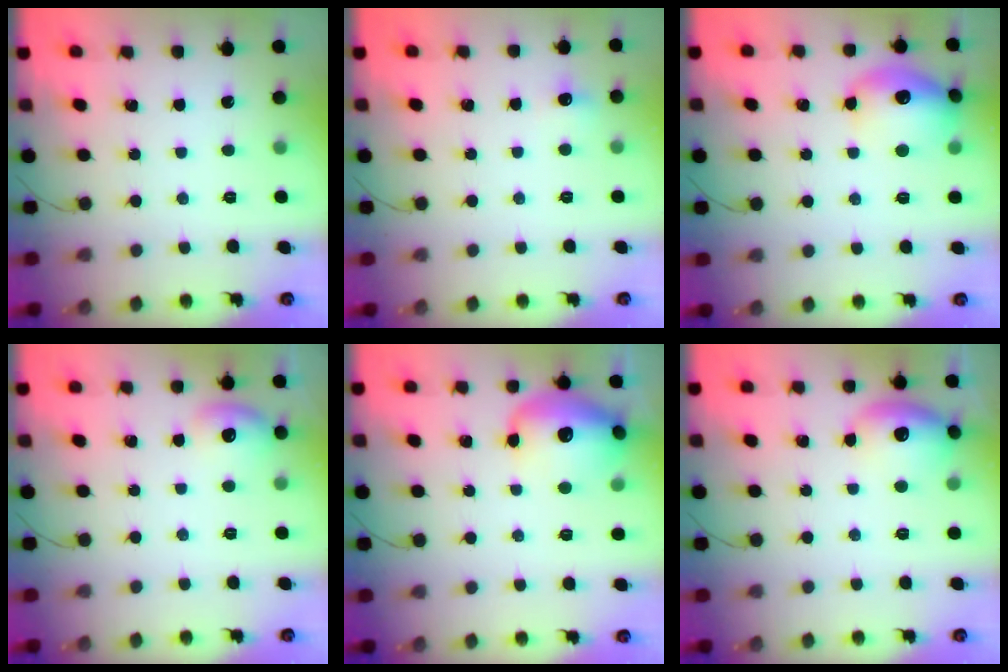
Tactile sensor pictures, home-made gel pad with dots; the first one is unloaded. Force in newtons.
{"total": 5.2, "press": 5.1, "slide": 1.1}
{"total": 16.2, "press": 16.2, "slide": 1.5}
{"total": 7.7, "press": 7.6, "slide": 1.4}
{"total": 17.5, "press": 16.8, "slide": 4.8}
{"total": 11.8, "press": 11.7, "slide": 1.6}